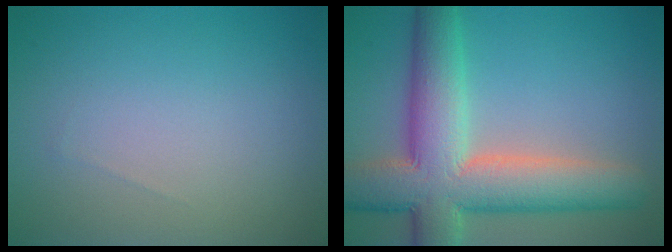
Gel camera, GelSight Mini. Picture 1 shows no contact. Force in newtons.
{"total": 10.9, "press": 10.9, "slide": 0.7}